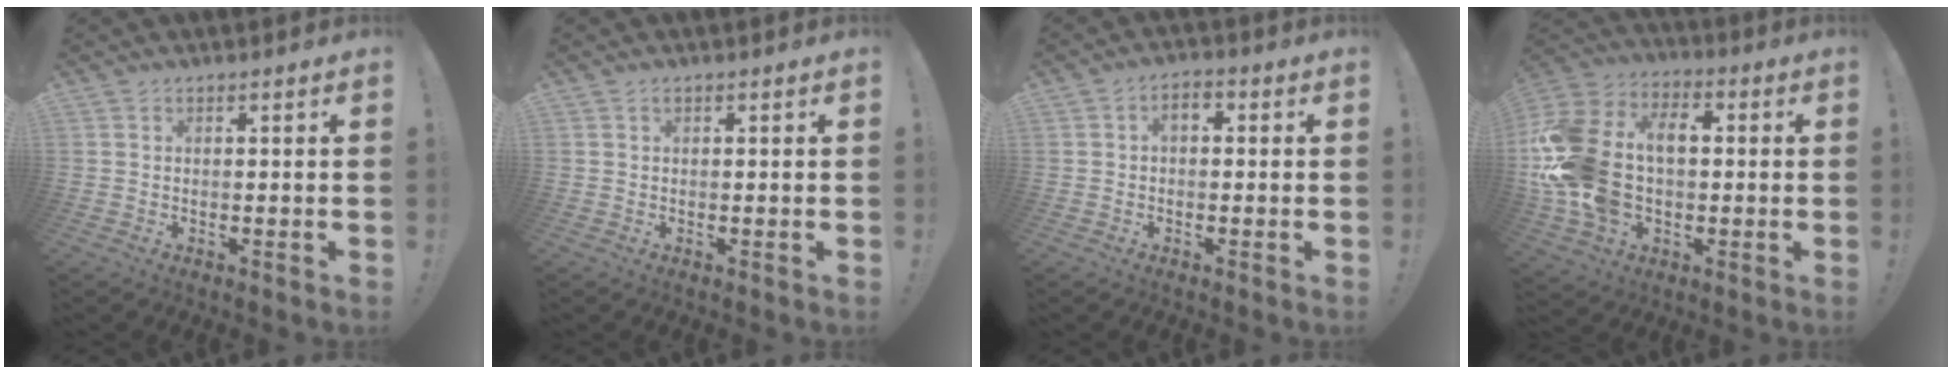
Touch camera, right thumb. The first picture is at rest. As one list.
[{"total": 0.6, "force": [0.2, 0.4, 0.4], "torque": [-0.009, 0.002, 0.003]}, {"total": 3.0, "force": [-0.4, 1.8, 2.3], "torque": [-0.038, 0.008, -0.009]}, {"total": 23.9, "force": [1.5, 16.6, 17.1], "torque": [-0.341, 0.016, 0.039]}]